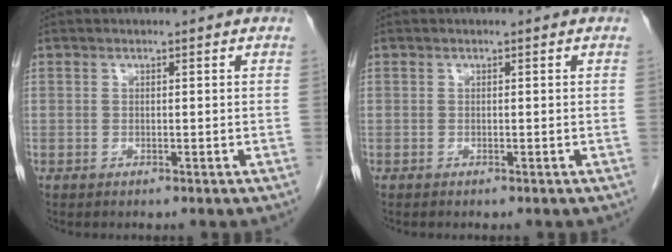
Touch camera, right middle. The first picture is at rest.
{"total": 0.0}